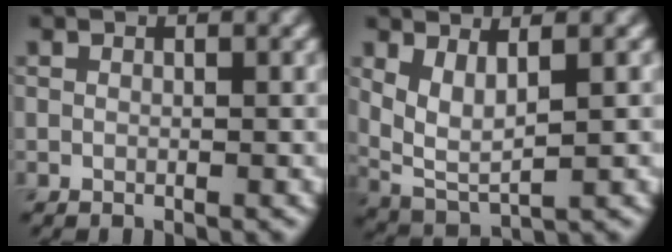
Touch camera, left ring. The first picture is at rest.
{"total": 3.6, "force": [1.2, 1.4, 3.2], "torque": [-0.073, -0.011, 0.030]}